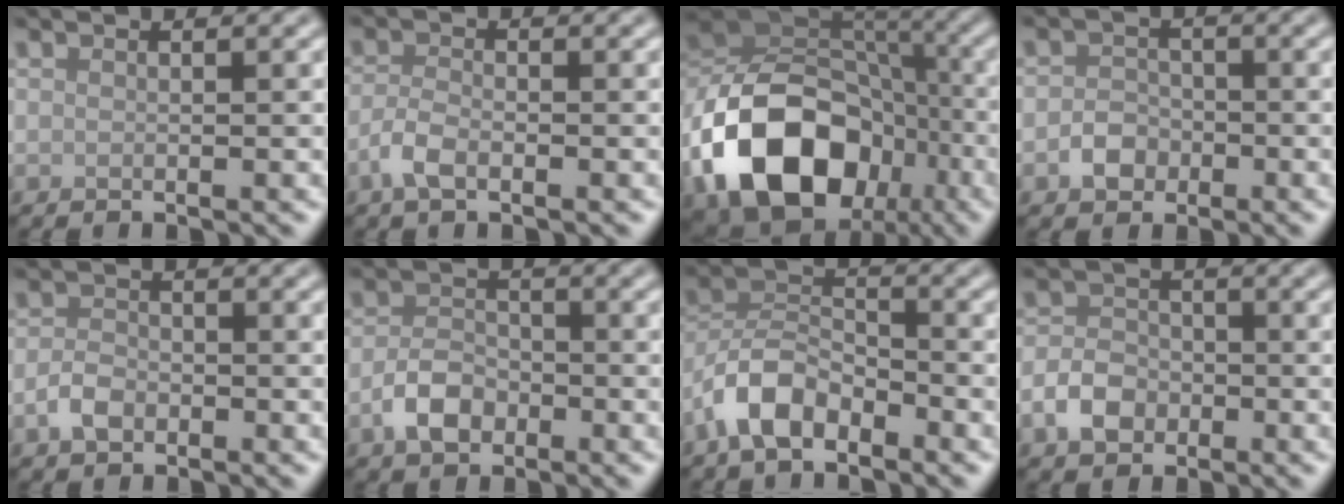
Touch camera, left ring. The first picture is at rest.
{"total": 2.2, "force": [-1.2, 1.0, 1.6], "torque": [-0.036, 0.000, -0.030]}
{"total": 15.4, "force": [-6.1, 11.0, 8.9], "torque": [-0.171, -0.011, -0.113]}
{"total": 2.2, "force": [-1.0, 1.8, 0.9], "torque": [-0.010, 0.002, -0.023]}
{"total": 2.1, "force": [-1.0, 1.5, 1.2], "torque": [-0.024, 0.001, -0.025]}
{"total": 3.3, "force": [-1.7, 2.1, 2.0], "torque": [-0.036, 0.005, -0.039]}
{"total": 5.2, "force": [-3.3, 2.6, 3.0], "torque": [-0.054, 0.009, -0.074]}
{"total": 3.1, "force": [-1.4, 2.3, 1.6], "torque": [-0.027, 0.003, -0.032]}